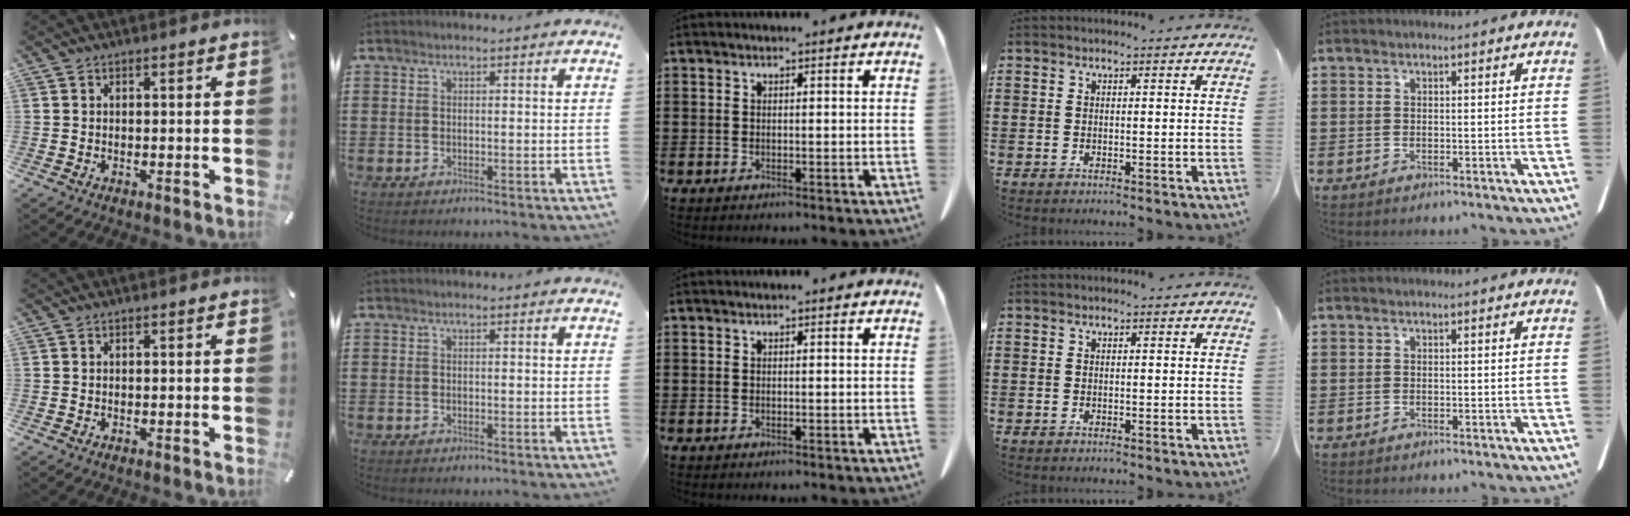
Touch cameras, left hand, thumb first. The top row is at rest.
{}